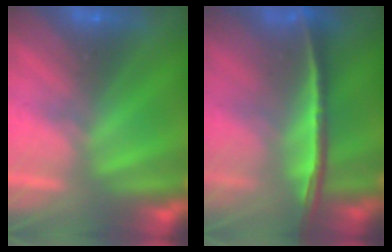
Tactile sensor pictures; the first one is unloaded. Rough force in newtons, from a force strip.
{"total": 1.4}